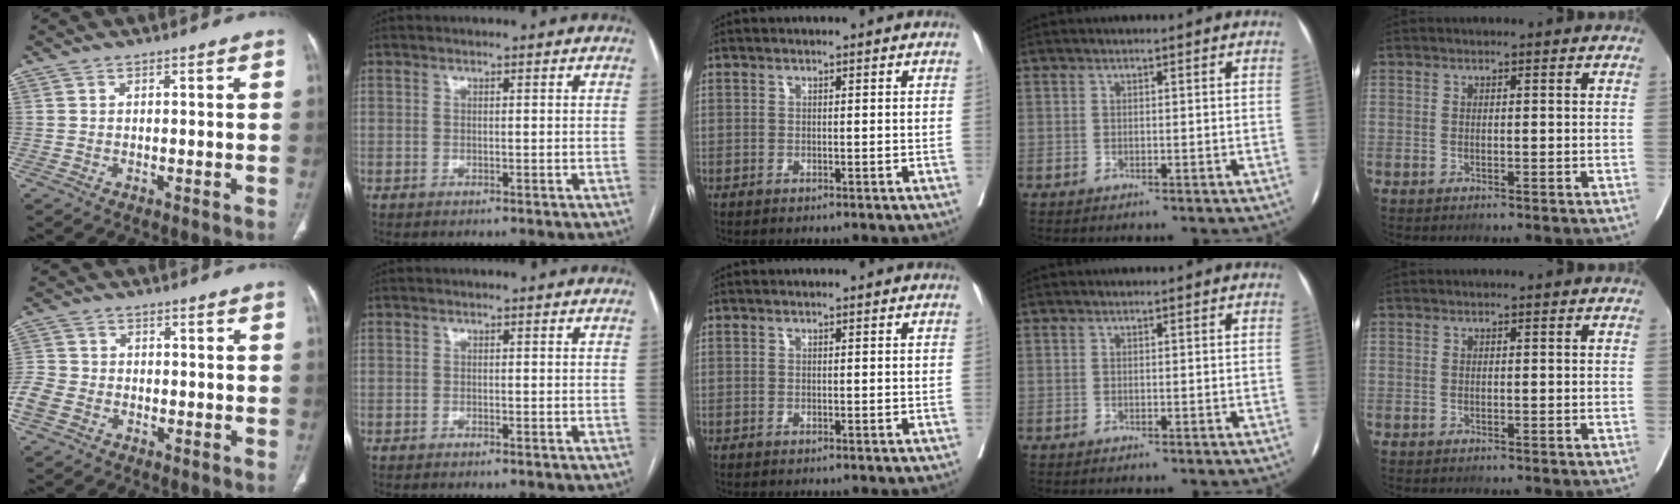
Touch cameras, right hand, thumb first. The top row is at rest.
{"thumb": {"total": 6.2, "force": [-2.8, 4.6, 3.1], "torque": [-0.075, 0.012, -0.055]}}